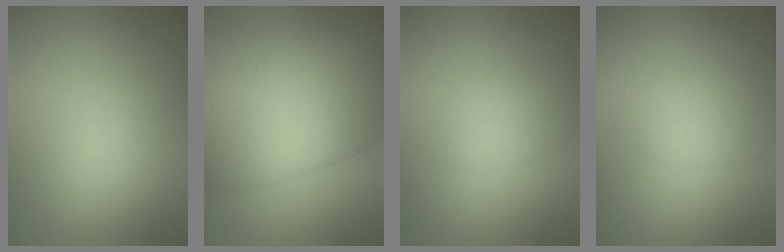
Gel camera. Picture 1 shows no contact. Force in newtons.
{"total": 11.9, "press": 11.9, "slide": 0.3}
{"total": 1.4, "press": 1.4, "slide": 0.0}
{"total": 2.0, "press": 2.0, "slide": 0.1}